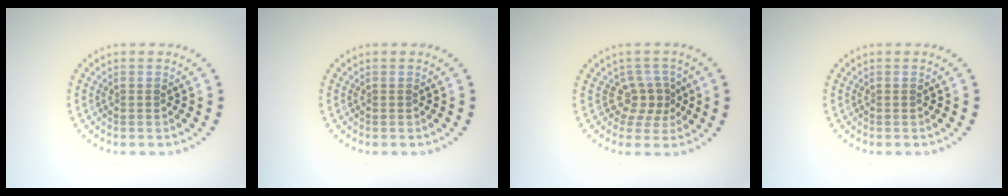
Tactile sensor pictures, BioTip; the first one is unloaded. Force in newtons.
{"total": 0.0}
{"total": 2.5, "press": 1.9, "slide": 1.7}
{"total": 0.0}